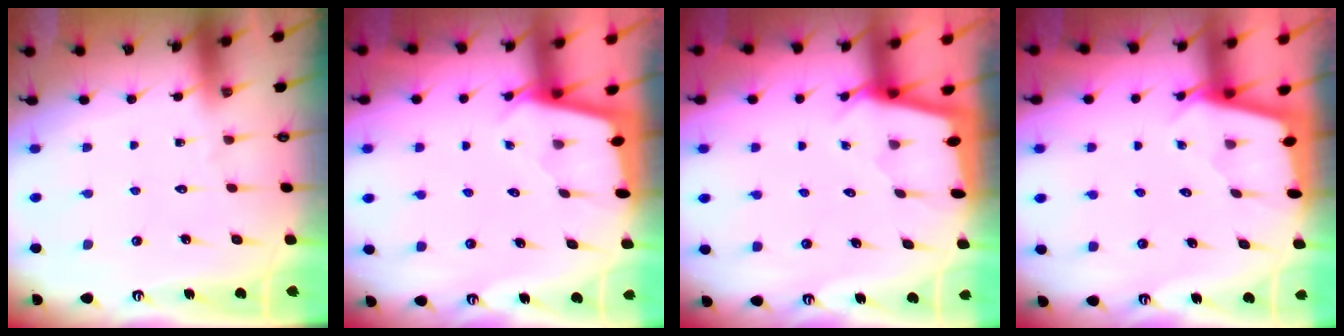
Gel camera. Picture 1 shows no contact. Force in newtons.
{"total": 2.0, "press": 2.0, "slide": 0.2}
{"total": 1.7, "press": 1.7, "slide": 0.3}
{"total": 2.0, "press": 2.0, "slide": 0.2}